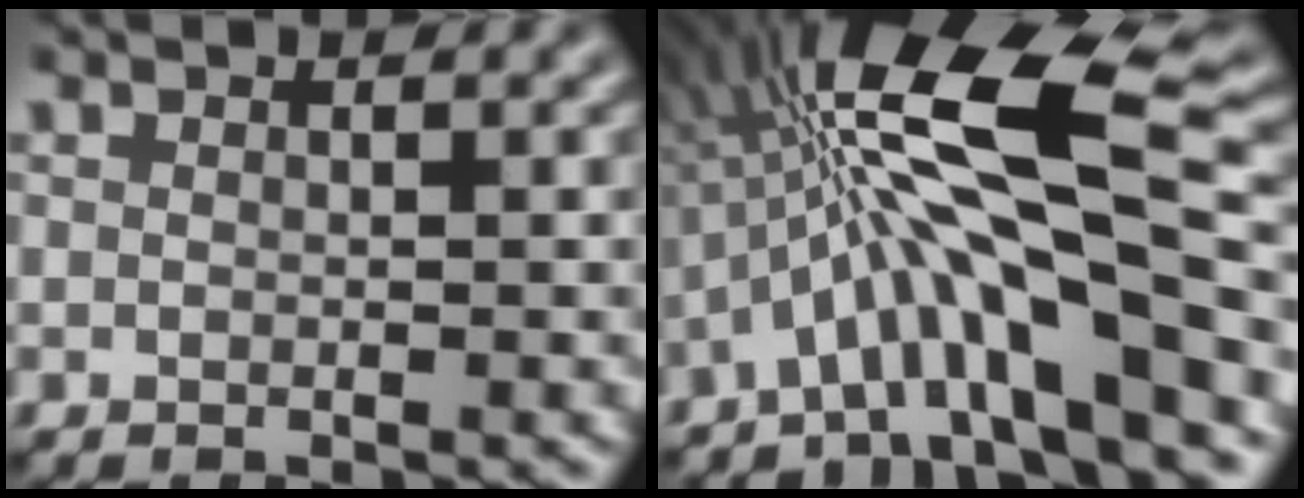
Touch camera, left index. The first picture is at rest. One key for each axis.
{"total": 13.5, "fx": -1.8, "fy": 3.0, "fz": 13.0, "tx": -0.213, "ty": 0.040, "tz": -0.036}